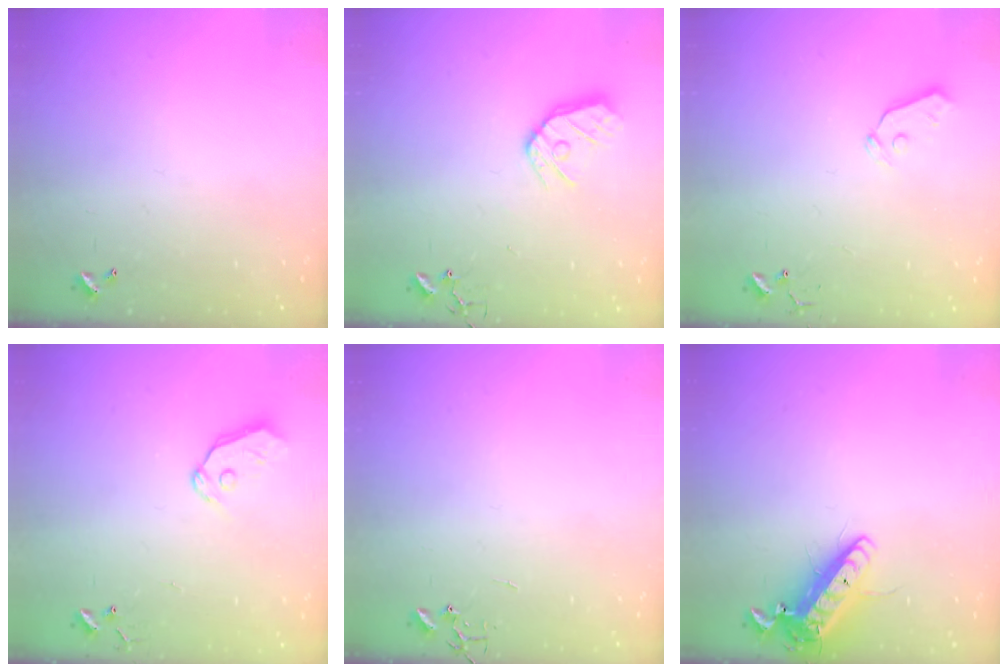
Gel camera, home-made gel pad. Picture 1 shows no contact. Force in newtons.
{"total": 10.8, "press": 10.8, "slide": 0.9}
{"total": 3.8, "press": 3.8, "slide": 0.3}
{"total": 6.8, "press": 6.8, "slide": 0.7}
{"total": 0.0}
{"total": 14.3, "press": 14.1, "slide": 2.6}